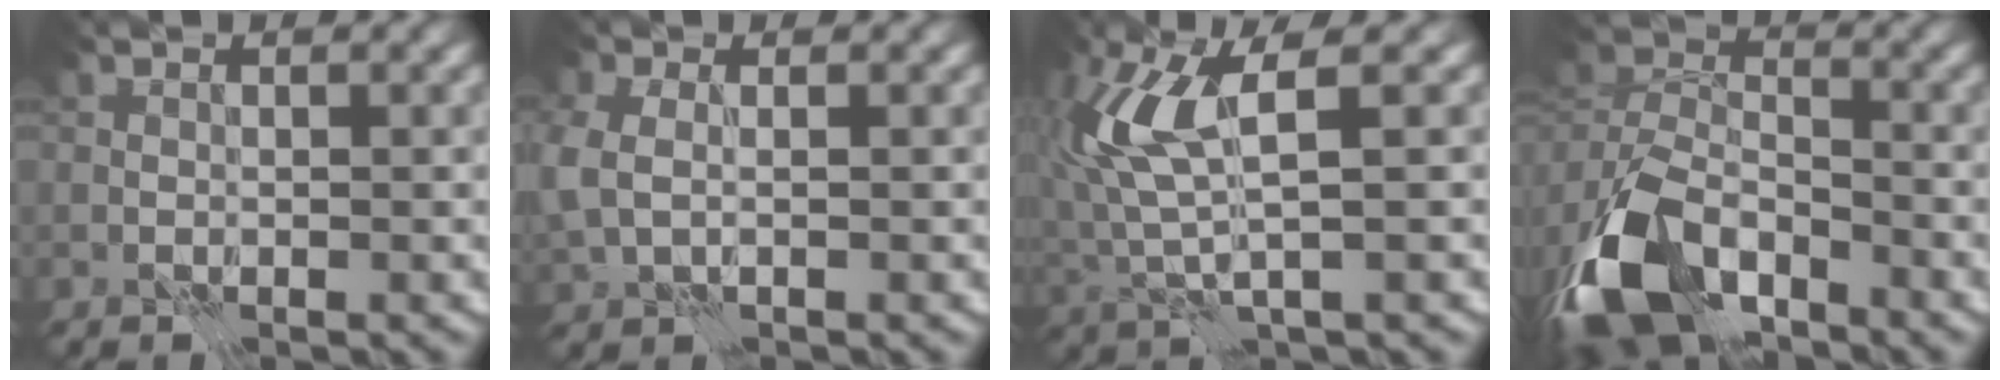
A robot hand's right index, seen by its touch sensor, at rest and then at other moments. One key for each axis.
{"total": 3.0, "fx": 0.2, "fy": 2.2, "fz": 2.1, "tx": -0.062, "ty": 0.001, "tz": 0.012}
{"total": 6.3, "fx": 2.2, "fy": 1.3, "fz": 5.7, "tx": -0.144, "ty": 0.004, "tz": 0.043}
{"total": 10.4, "fx": -6.5, "fy": 5.3, "fz": 6.0, "tx": -0.124, "ty": -0.011, "tz": -0.131}